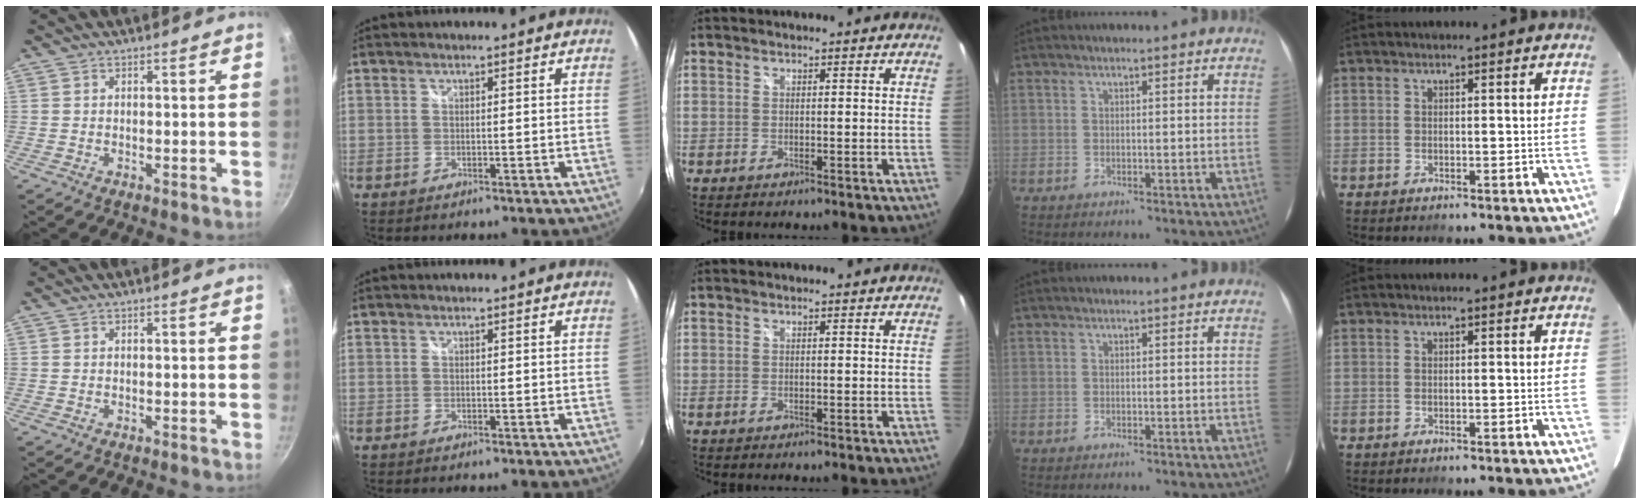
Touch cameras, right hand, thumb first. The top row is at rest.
{}